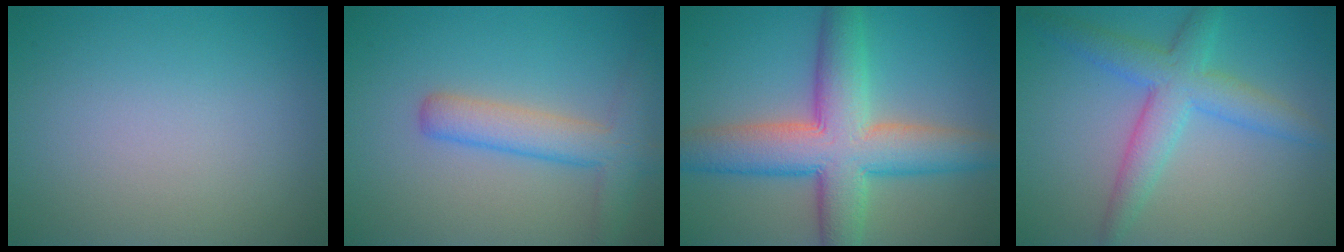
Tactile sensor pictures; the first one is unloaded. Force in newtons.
{"total": 4.2, "press": 4.2, "slide": 0.2}
{"total": 9.5, "press": 9.5, "slide": 0.6}
{"total": 3.5, "press": 3.5, "slide": 0.3}